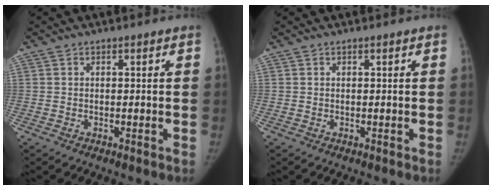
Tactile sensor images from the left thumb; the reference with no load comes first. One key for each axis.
{"total": 0.0}